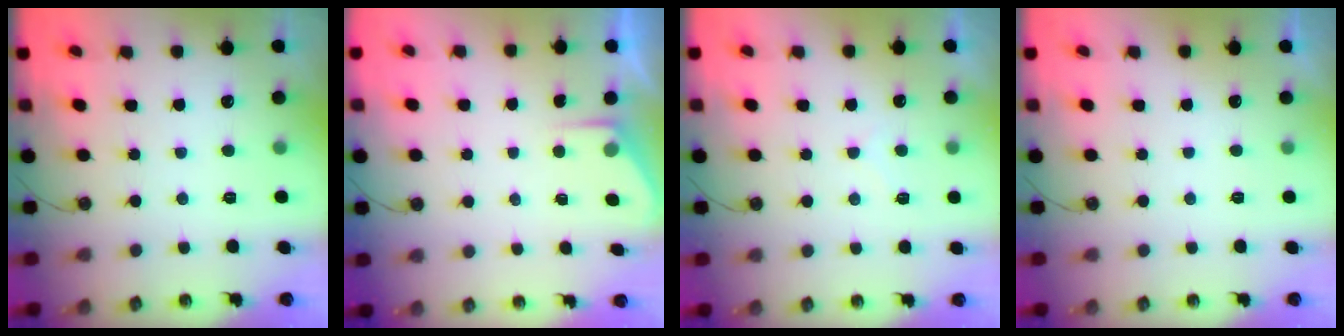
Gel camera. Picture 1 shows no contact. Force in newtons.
{"total": 2.6, "press": 2.5, "slide": 0.4}
{"total": 6.5, "press": 6.5, "slide": 0.7}
{"total": 0.0}